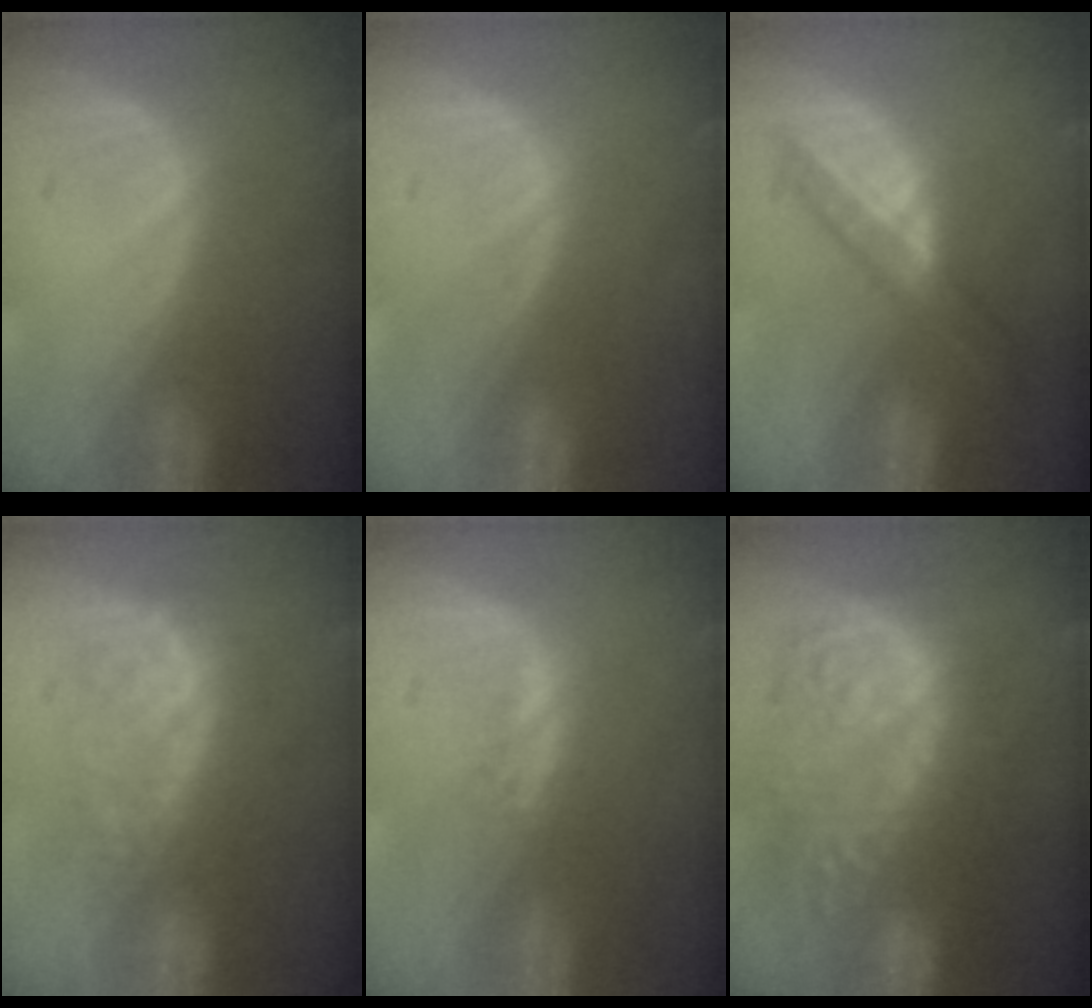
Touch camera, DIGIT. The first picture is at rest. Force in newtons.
{"total": 0.0}
{"total": 5.9, "press": 5.1, "slide": 2.8}
{"total": 8.5, "press": 7.4, "slide": 4.3}
{"total": 1.1, "press": 1.0, "slide": 0.5}
{"total": 13.4, "press": 13.4, "slide": 1.3}